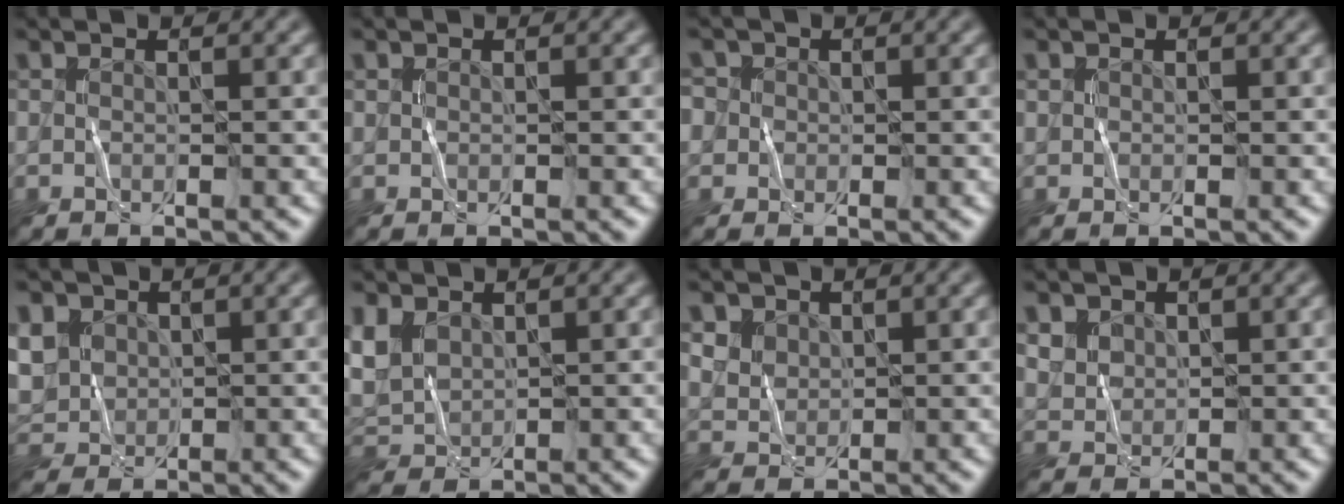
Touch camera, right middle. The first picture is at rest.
{"total": 0.0}
{"total": 2.9, "force": [1.0, 2.7, 0.5], "torque": [0.002, 0.016, -0.017]}
{"total": 0.0}
{"total": 4.6, "force": [1.6, 4.0, 1.6], "torque": [-0.075, 0.011, 0.030]}
{"total": 3.3, "force": [1.3, 2.6, 1.5], "torque": [-0.059, 0.003, 0.030]}
{"total": 3.3, "force": [2.2, 2.3, 0.8], "torque": [-0.045, 0.003, 0.041]}
{"total": 2.4, "force": [1.6, 1.7, 0.4], "torque": [-0.033, 0.000, 0.039]}